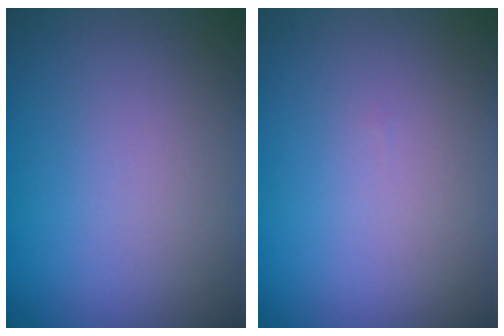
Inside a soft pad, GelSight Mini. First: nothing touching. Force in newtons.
{"total": 0.0}